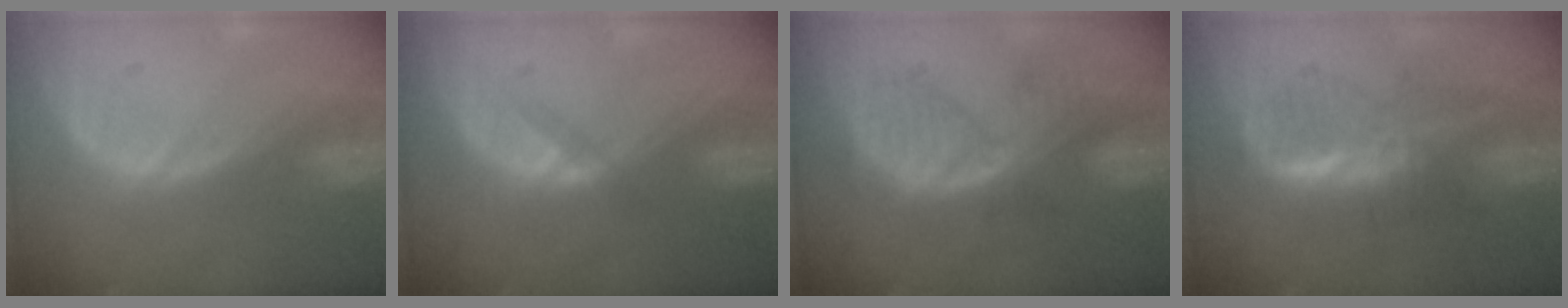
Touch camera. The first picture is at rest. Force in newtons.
{"total": 1.4, "press": 1.1, "slide": 0.8}
{"total": 6.8, "press": 6.3, "slide": 2.6}
{"total": 5.8, "press": 5.7, "slide": 0.8}